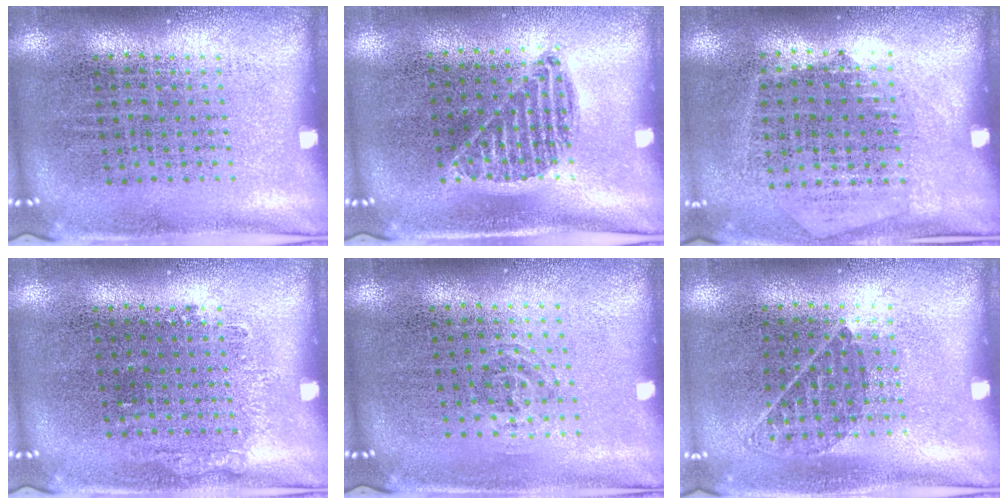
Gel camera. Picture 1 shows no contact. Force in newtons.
{"total": 0.9, "press": 0.8, "slide": 0.4}
{"total": 1.2, "press": 1.1, "slide": 0.5}
{"total": 0.7, "press": 0.7, "slide": 0.2}
{"total": 0.9, "press": 0.6, "slide": 0.7}
{"total": 0.8, "press": 0.6, "slide": 0.5}